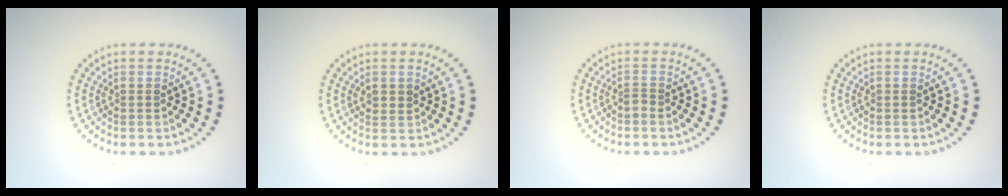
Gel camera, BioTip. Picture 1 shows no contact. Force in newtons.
{"total": 1.1, "press": 1.0, "slide": 0.5}
{"total": 0.9, "press": 0.6, "slide": 0.7}
{"total": 0.0}